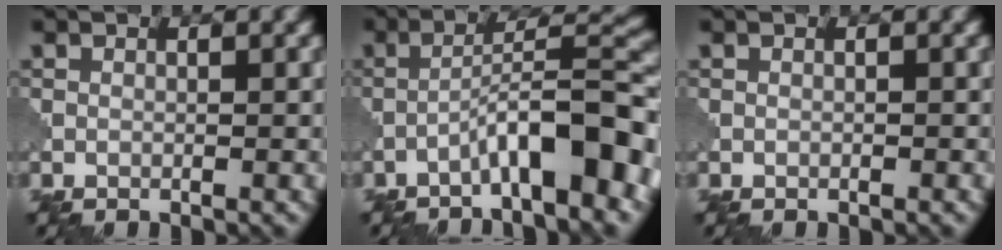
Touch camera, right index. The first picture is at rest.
{"total": 8.3, "force": [-3.9, 1.4, 7.2], "torque": [-0.110, 0.026, -0.066]}
{"total": 0.0}